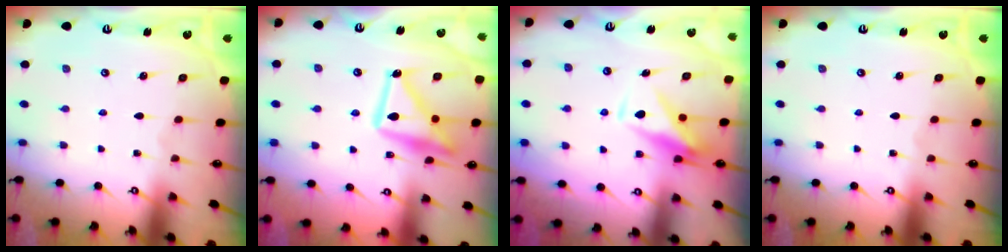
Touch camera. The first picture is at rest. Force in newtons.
{"total": 14.8, "press": 14.7, "slide": 1.3}
{"total": 8.3, "press": 8.3, "slide": 0.3}
{"total": 0.0}